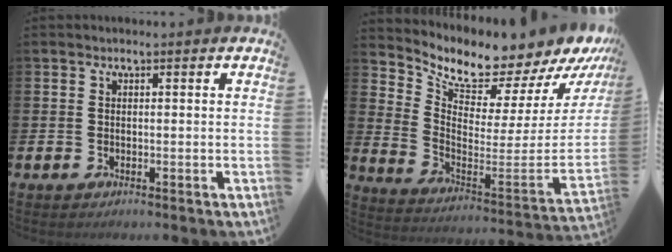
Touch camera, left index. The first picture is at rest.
{"total": 7.6, "force": [7.3, 1.8, 1.3], "torque": [-0.050, -0.091, 0.114]}